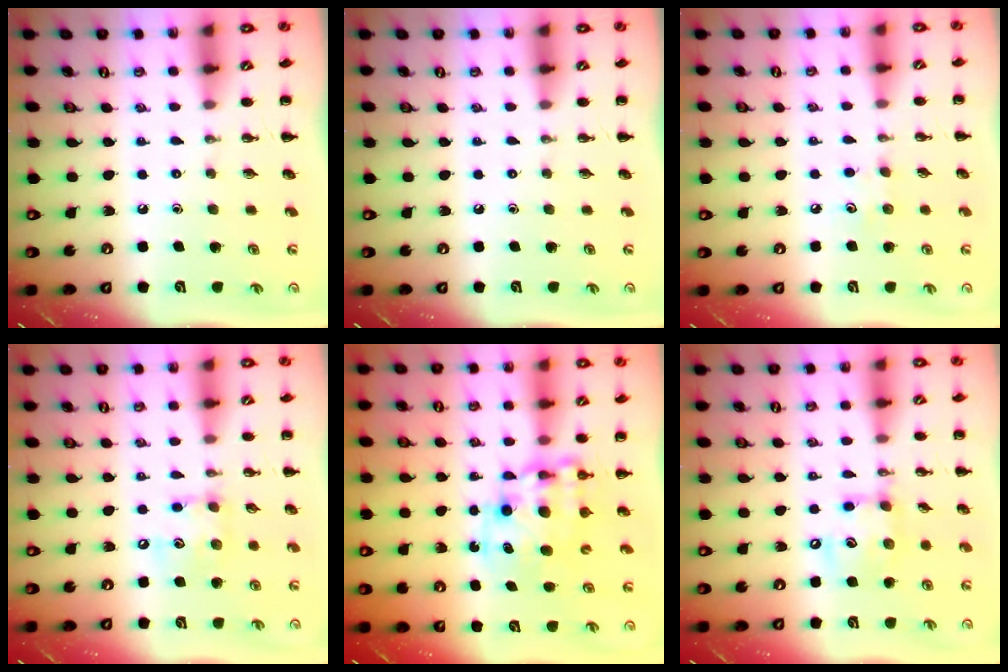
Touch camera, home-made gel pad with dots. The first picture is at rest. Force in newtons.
{"total": 0.0}
{"total": 5.9, "press": 5.7, "slide": 1.5}
{"total": 8.7, "press": 8.7, "slide": 0.9}
{"total": 11.1, "press": 10.7, "slide": 2.8}
{"total": 11.1, "press": 11.0, "slide": 1.3}